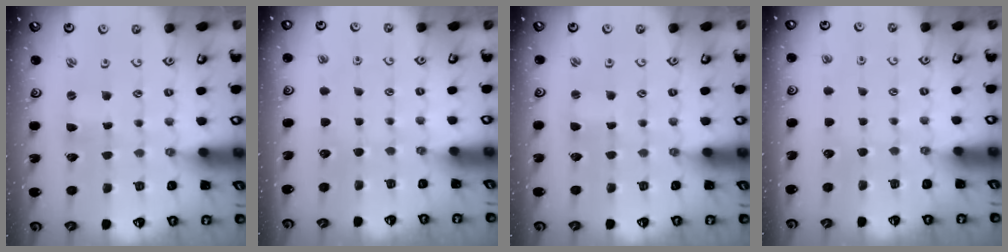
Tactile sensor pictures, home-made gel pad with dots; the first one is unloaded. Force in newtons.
{"total": 0.0}
{"total": 1.2, "press": 1.2, "slide": 0.1}
{"total": 0.0}